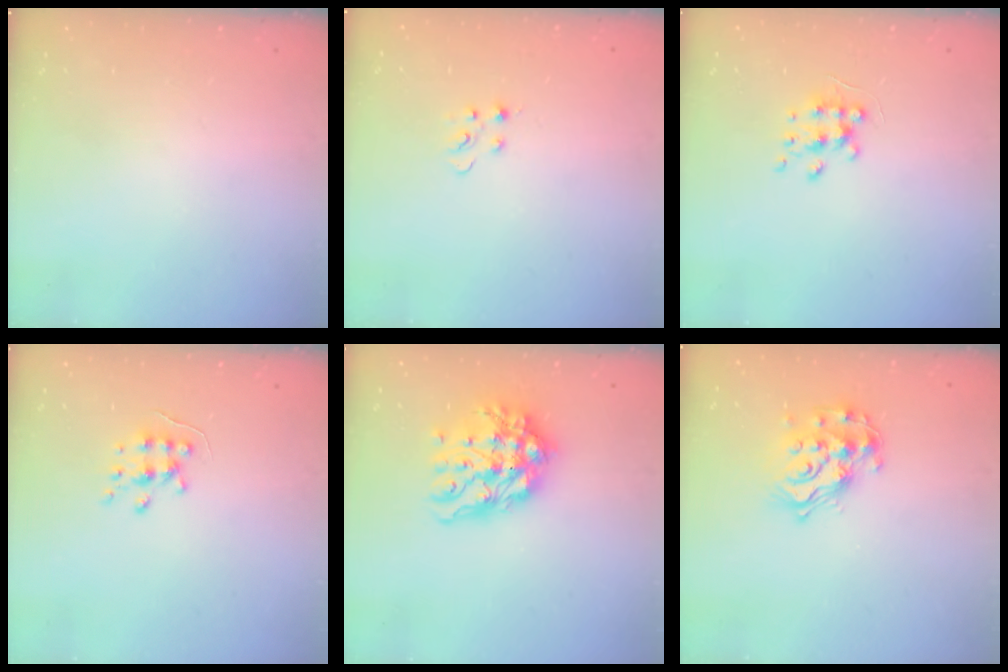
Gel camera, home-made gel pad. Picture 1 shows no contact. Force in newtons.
{"total": 2.9, "press": 2.9, "slide": 0.4}
{"total": 7.2, "press": 7.2, "slide": 0.6}
{"total": 6.2, "press": 6.1, "slide": 0.4}
{"total": 13.7, "press": 13.6, "slide": 1.6}
{"total": 14.9, "press": 14.9, "slide": 1.0}